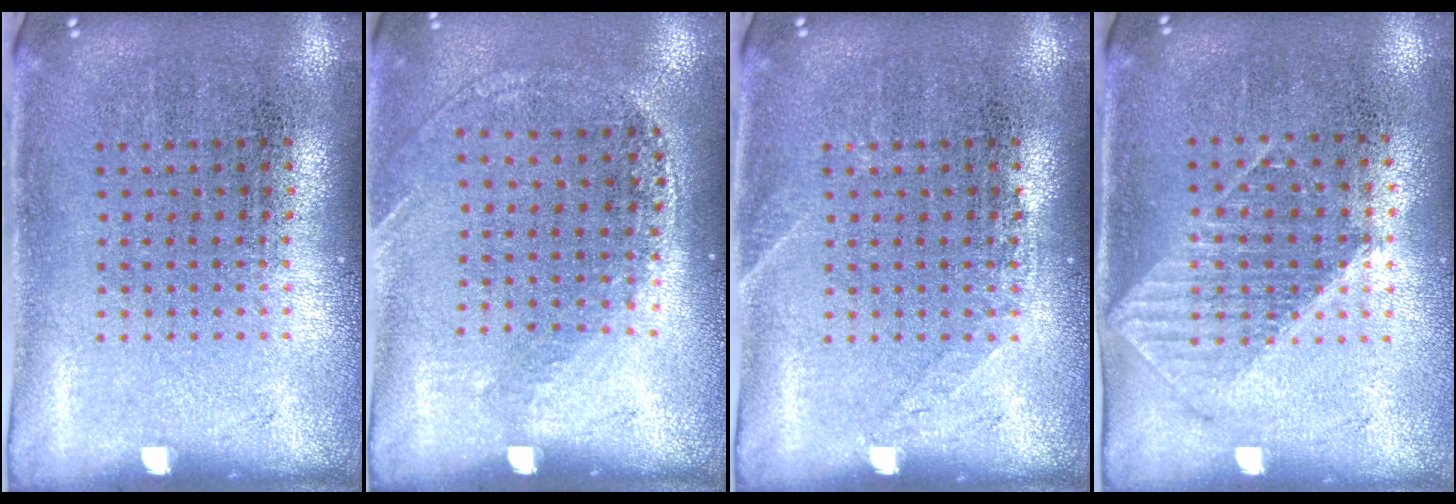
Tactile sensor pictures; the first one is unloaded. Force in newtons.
{"total": 1.1, "press": 0.9, "slide": 0.7}
{"total": 1.0, "press": 1.0, "slide": 0.2}
{"total": 1.1, "press": 1.0, "slide": 0.4}